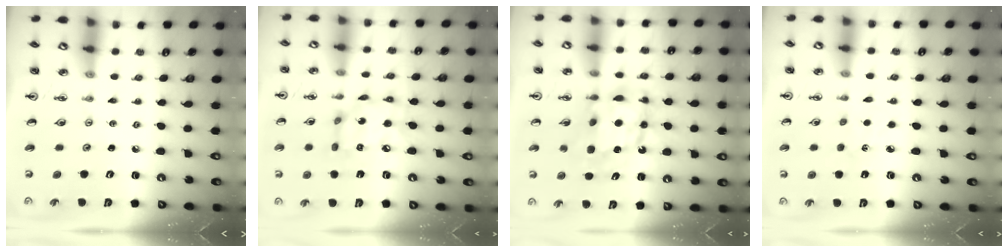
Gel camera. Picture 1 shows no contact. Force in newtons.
{"total": 12.4, "press": 12.3, "slide": 1.0}
{"total": 11.7, "press": 11.6, "slide": 1.2}
{"total": 3.2, "press": 3.2, "slide": 0.3}